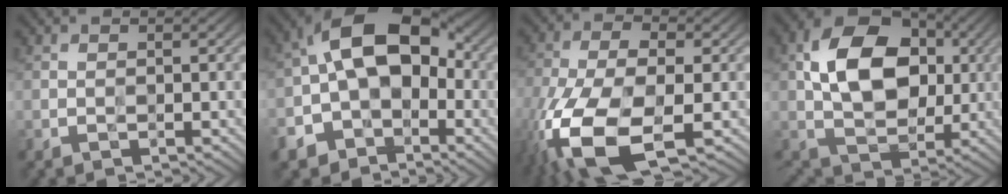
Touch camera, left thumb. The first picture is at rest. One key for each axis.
{"total": 14.4, "fx": -2.5, "fy": 10.0, "fz": 10.1, "tx": -0.178, "ty": 0.005, "tz": -0.053}
{"total": 15.6, "fx": -6.3, "fy": 7.5, "fz": 12.1, "tx": -0.301, "ty": -0.041, "tz": -0.119}
{"total": 12.2, "fx": 1.8, "fy": 8.5, "fz": 8.5, "tx": -0.164, "ty": 0.013, "tz": 0.026}